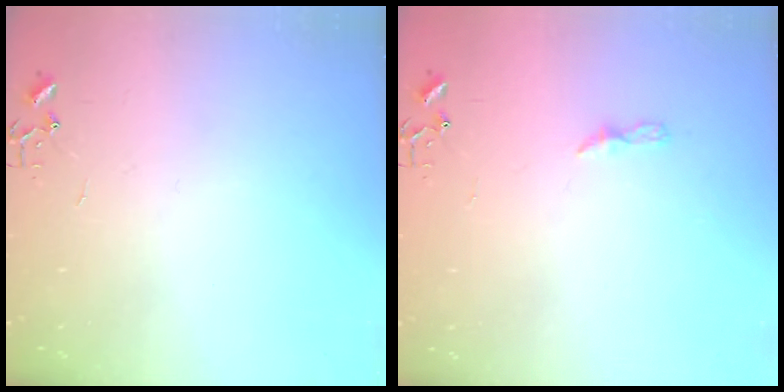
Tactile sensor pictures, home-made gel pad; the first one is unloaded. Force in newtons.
{"total": 3.7, "press": 3.7, "slide": 0.4}